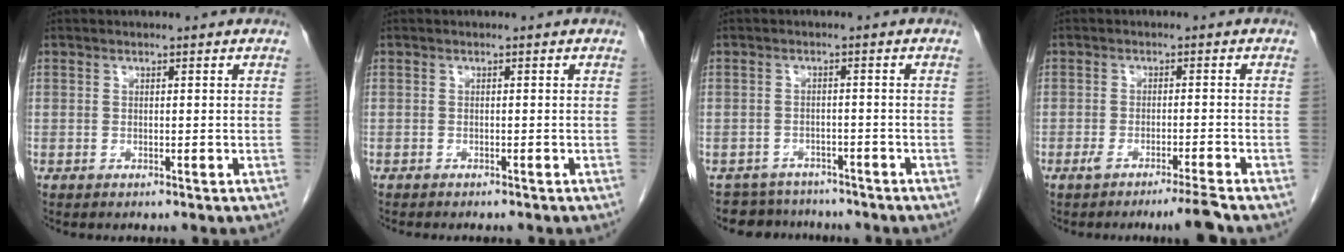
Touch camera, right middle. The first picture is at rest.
{"total": 3.2, "force": [-2.8, 0.7, 1.4], "torque": [-0.018, -0.006, -0.031]}
{"total": 5.7, "force": [-5.2, 2.3, -0.5], "torque": [0.013, 0.011, -0.072]}
{"total": 4.0, "force": [-3.1, -1.1, 2.2], "torque": [-0.042, -0.007, -0.056]}